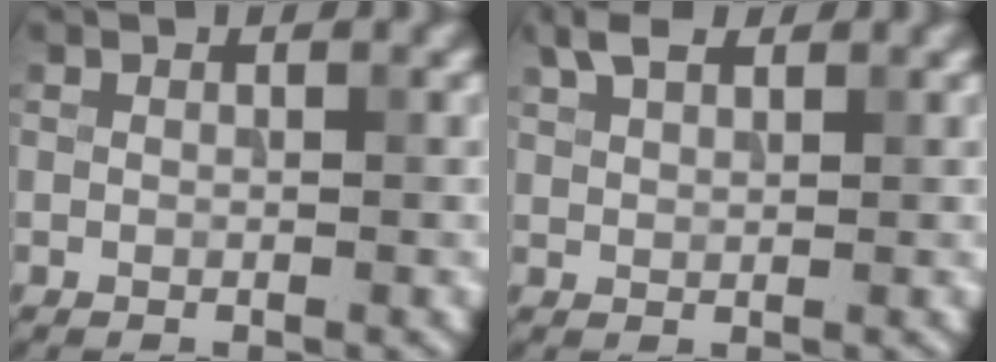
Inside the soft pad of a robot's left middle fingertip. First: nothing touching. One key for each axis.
{"total": 3.0, "fx": 2.1, "fy": 1.3, "fz": 1.7, "tx": -0.038, "ty": 0.011, "tz": 0.042}